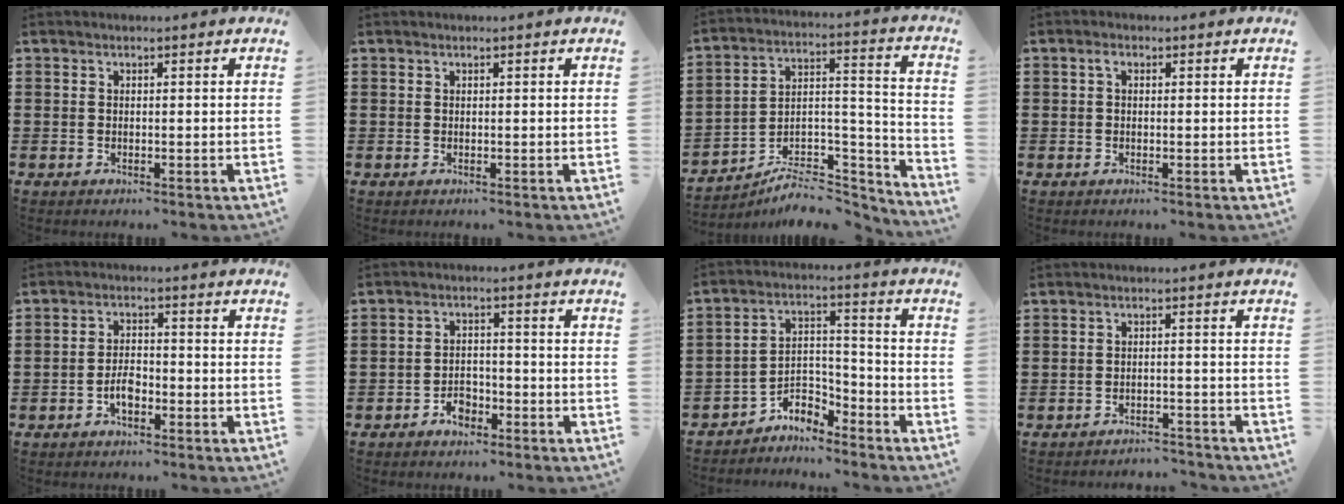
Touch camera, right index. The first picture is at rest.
{"total": 0.0}
{"total": 6.6, "force": [-5.7, 2.5, 2.3], "torque": [-0.029, 0.013, -0.106]}
{"total": 1.2, "force": [0.2, 0.8, 0.9], "torque": [-0.019, 0.007, 0.002]}
{"total": 3.5, "force": [-1.7, 1.9, 2.4], "torque": [-0.059, 0.002, -0.036]}
{"total": 3.3, "force": [-2.2, 1.9, 1.4], "torque": [-0.027, 0.005, -0.045]}
{"total": 5.1, "force": [-4.6, 1.8, 1.3], "torque": [-0.034, 0.002, -0.096]}
{"total": 2.5, "force": [-2.5, 0.1, 0.1], "torque": [-0.006, -0.001, -0.052]}